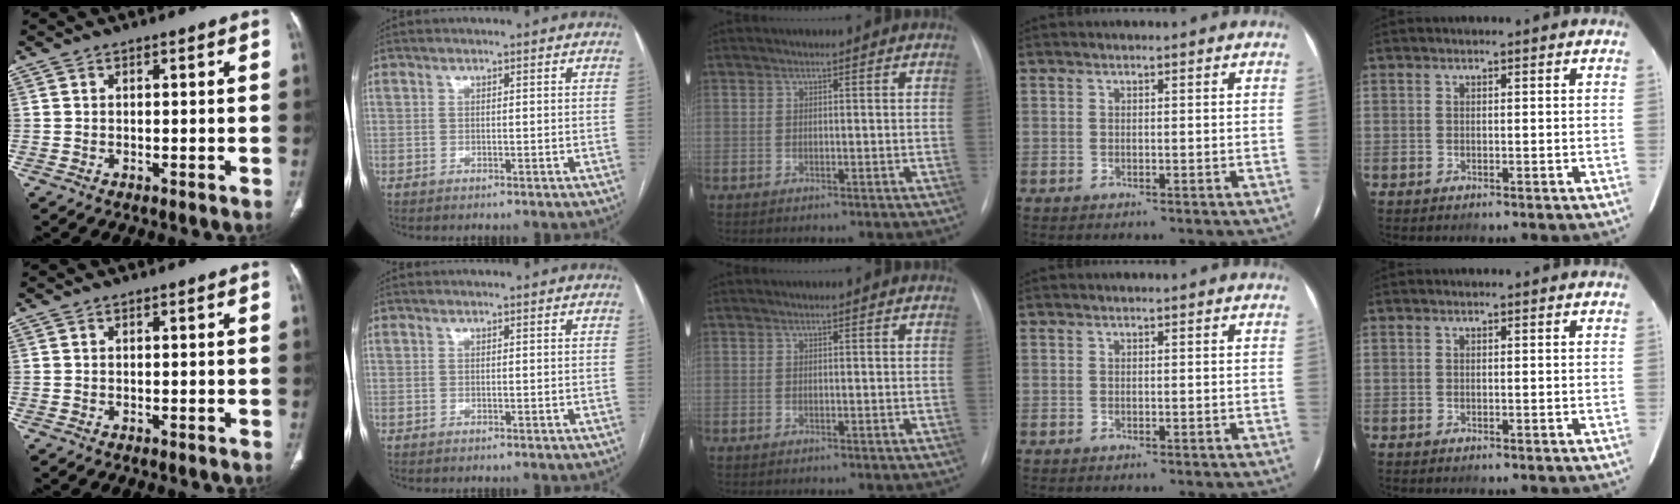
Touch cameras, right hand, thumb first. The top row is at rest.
{}